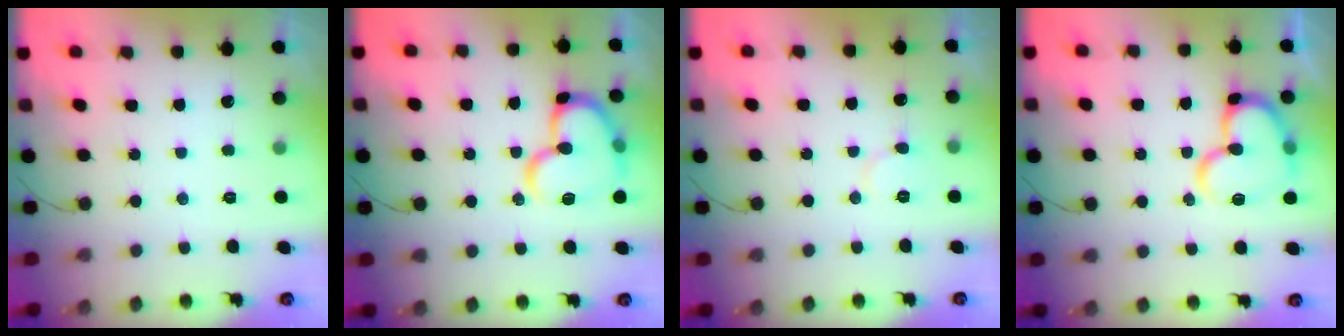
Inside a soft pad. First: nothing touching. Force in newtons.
{"total": 16.4, "press": 16.3, "slide": 1.6}
{"total": 5.7, "press": 5.6, "slide": 0.6}
{"total": 15.8, "press": 15.6, "slide": 1.9}